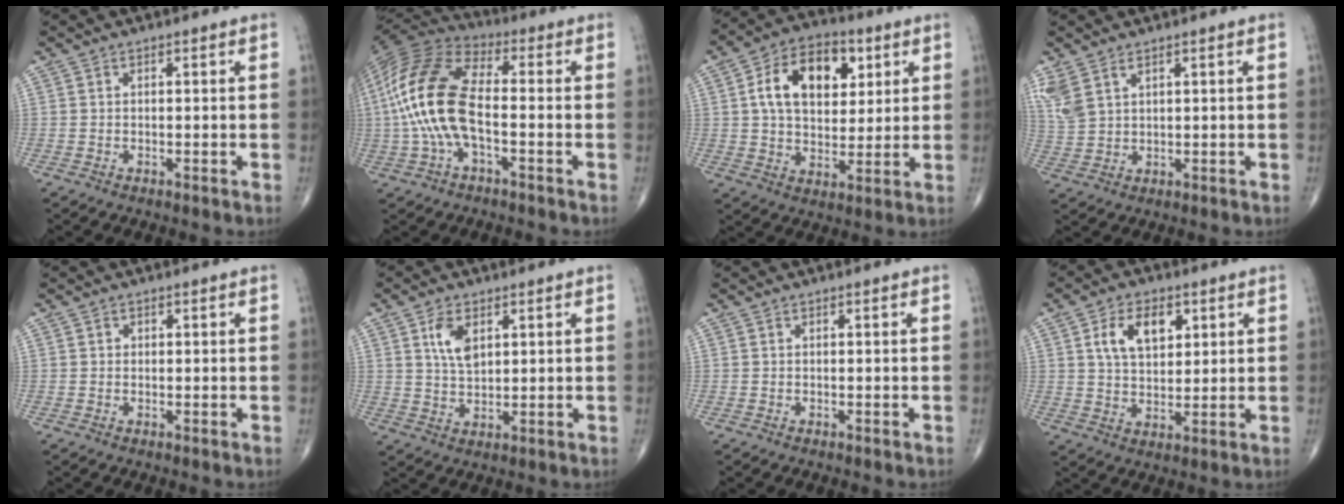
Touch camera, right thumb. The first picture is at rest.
{"total": 17.5, "force": [-1.9, 8.1, 15.4], "torque": [-0.333, 0.034, -0.042]}
{"total": 15.3, "force": [4.6, 9.8, 10.9], "torque": [-0.150, 0.000, 0.073]}
{"total": 5.9, "force": [3.6, 3.0, 3.6], "torque": [-0.085, -0.004, 0.086]}
{"total": 0.6, "force": [0.1, 0.6, 0.2], "torque": [0.004, 0.001, 0.001]}
{"total": 6.0, "force": [2.4, 3.3, 4.4], "torque": [-0.075, -0.011, 0.049]}
{"total": 0.0}
{"total": 8.9, "force": [3.3, 5.4, 6.3], "torque": [-0.088, -0.011, 0.060]}